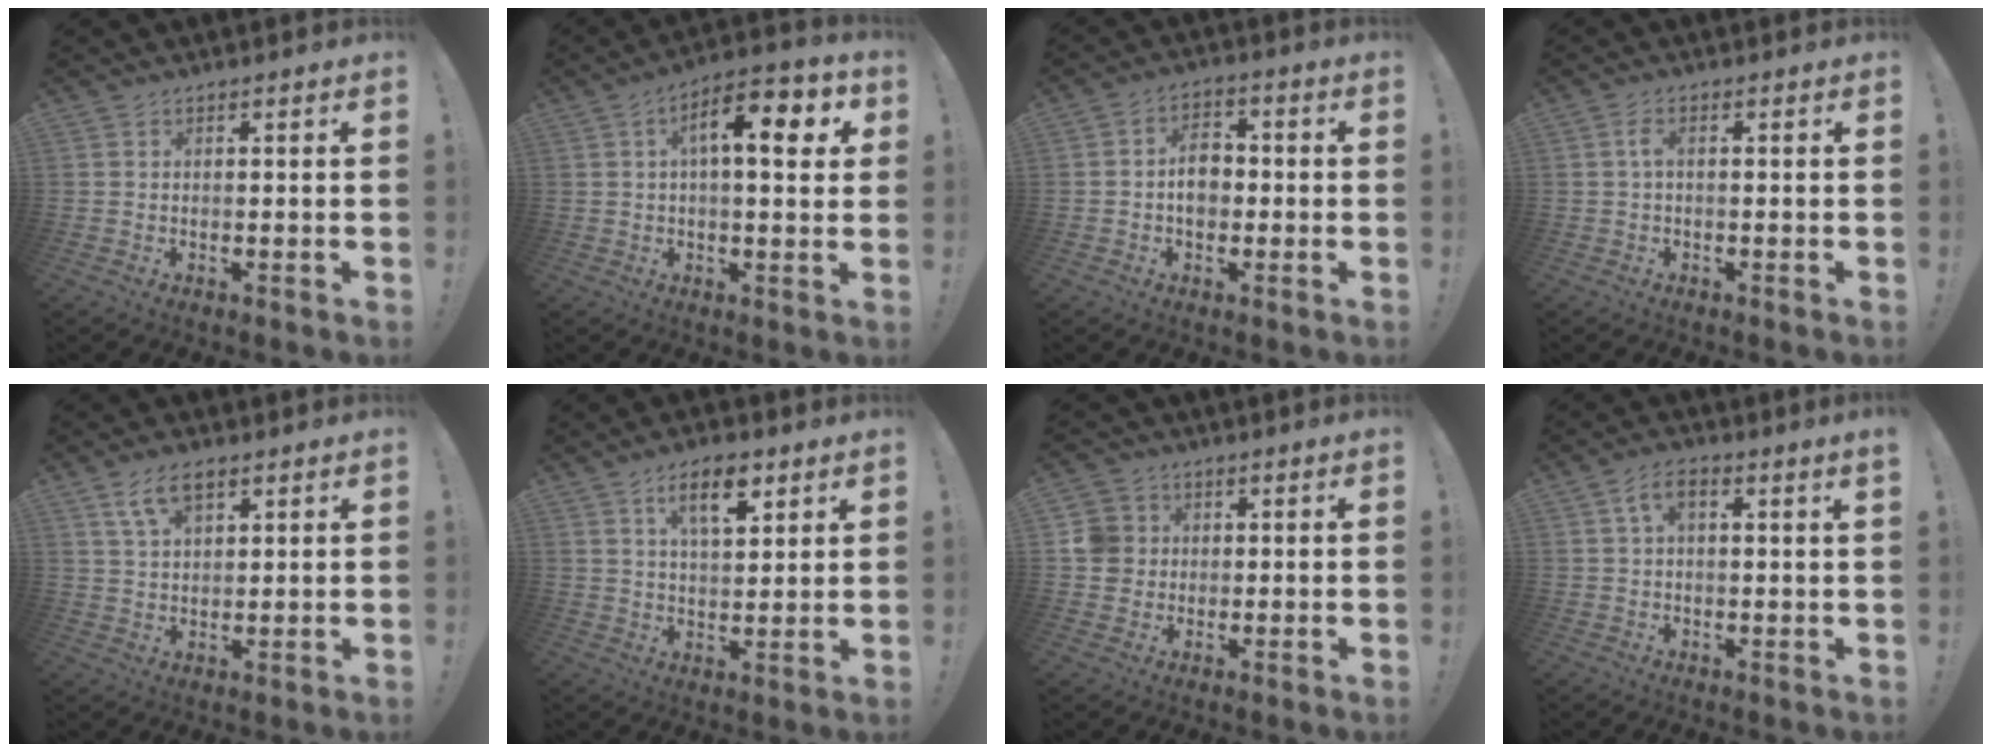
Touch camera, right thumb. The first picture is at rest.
{"total": 12.8, "force": [3.3, 4.7, 11.4], "torque": [-0.163, -0.005, 0.048]}
{"total": 7.5, "force": [-0.8, 5.6, 4.9], "torque": [-0.080, 0.014, -0.013]}
{"total": 2.8, "force": [0.0, 0.8, 2.7], "torque": [-0.061, 0.004, -0.003]}
{"total": 6.2, "force": [3.4, 3.1, 4.2], "torque": [-0.073, -0.003, 0.062]}
{"total": 10.0, "force": [5.3, 4.3, 7.4], "torque": [-0.103, -0.018, 0.090]}
{"total": 7.0, "force": [0.9, 6.6, 2.2], "torque": [-0.043, 0.003, 0.020]}
{"total": 4.8, "force": [1.7, 1.5, 4.2], "torque": [-0.078, 0.004, 0.030]}